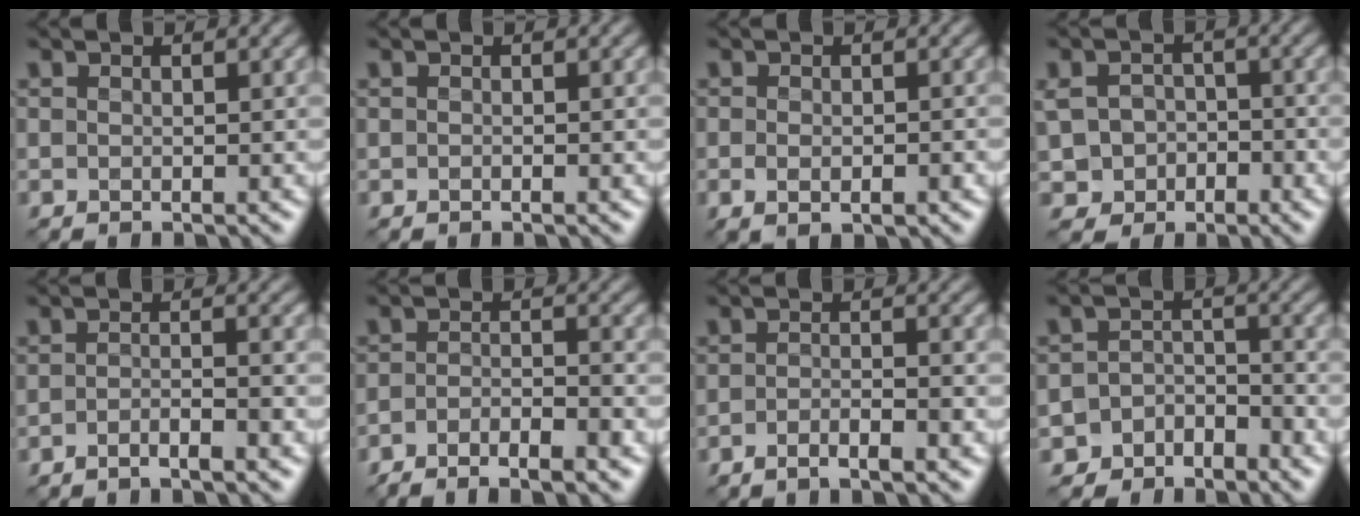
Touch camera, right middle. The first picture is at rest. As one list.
[{"total": 0.5, "force": [-0.1, 0.3, 0.5], "torque": [0.007, 0.001, -0.006]}, {"total": 2.7, "force": [-0.8, 1.5, 2.1], "torque": [-0.017, -0.001, -0.004]}, {"total": 3.6, "force": [-1.1, 3.1, 1.4], "torque": [-0.025, -0.003, -0.019]}, {"total": 2.2, "force": [-1.5, 0.2, 1.6], "torque": [-0.027, 0.002, -0.033]}, {"total": 4.5, "force": [-3.4, 0.9, 2.8], "torque": [-0.048, -0.004, -0.059]}, {"total": 2.6, "force": [-1.7, 0.3, 2.0], "torque": [-0.033, 0.001, -0.033]}, {"total": 3.5, "force": [-3.1, 1.6, 0.2], "torque": [0.006, 0.009, -0.055]}]